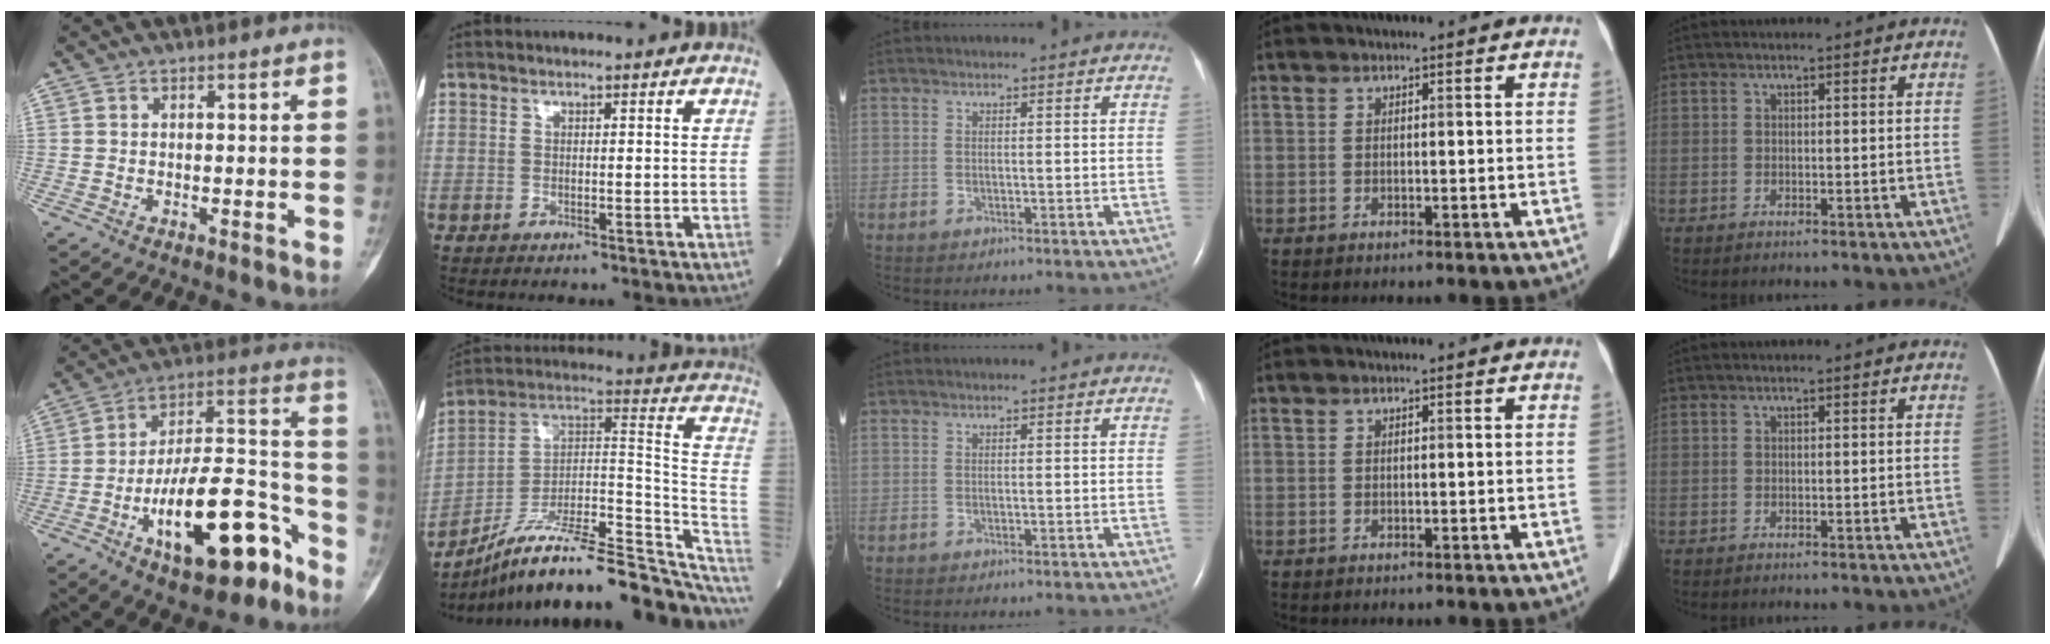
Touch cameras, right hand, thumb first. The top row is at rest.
{"thumb": {"total": 22.1, "force": [-11.0, 8.7, 17.1], "torque": [-0.262, 0.081, -0.171]}, "index": {"total": 25.5, "force": [-18.9, 6.3, 16.0], "torque": [-0.175, 0.035, -0.291]}}